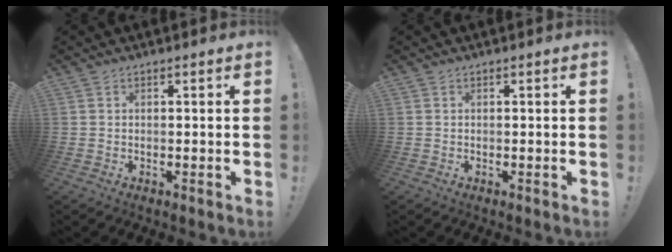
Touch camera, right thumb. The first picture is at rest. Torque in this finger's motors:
{"motor_torque": [0.00, 0.00, 0.00, 0.00, 0.01]}